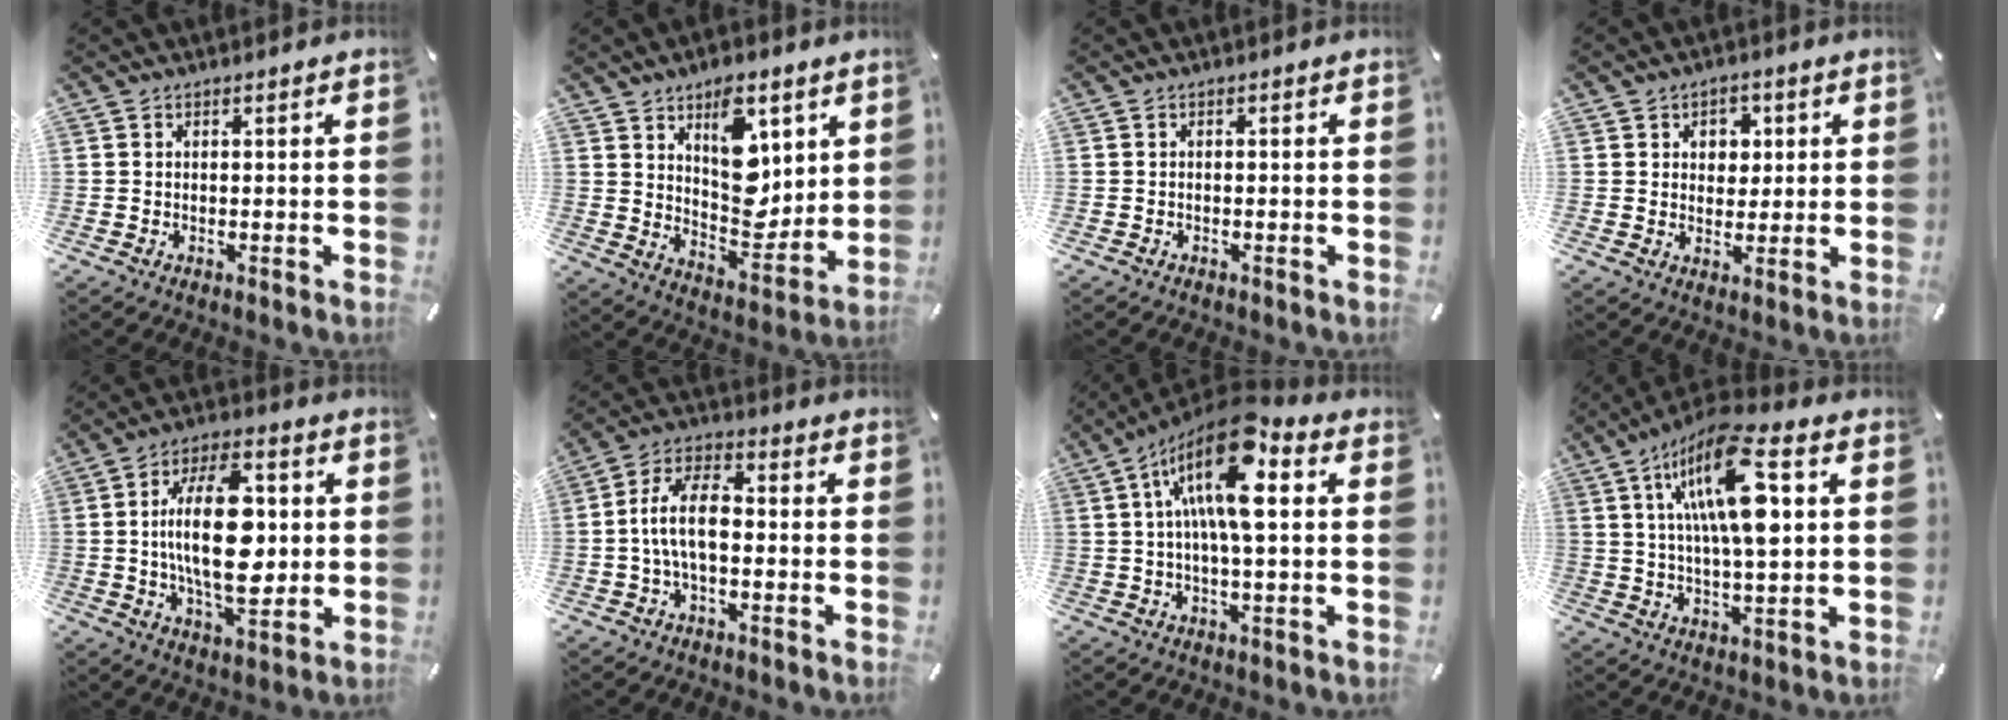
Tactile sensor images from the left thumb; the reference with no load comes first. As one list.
[{"total": 13.4, "force": [5.7, 8.7, 8.4], "torque": [-0.089, -0.044, 0.101]}, {"total": 0.7, "force": [-0.5, 0.4, 0.3], "torque": [-0.007, 0.000, -0.011]}, {"total": 4.5, "force": [1.1, 3.9, 1.9], "torque": [-0.016, -0.002, 0.010]}, {"total": 19.8, "force": [1.0, 10.2, 17.0], "torque": [-0.315, -0.004, 0.009]}, {"total": 10.4, "force": [-1.6, 5.5, 8.7], "torque": [-0.172, 0.016, -0.027]}, {"total": 16.5, "force": [4.4, 5.8, 14.7], "torque": [-0.274, -0.013, 0.066]}, {"total": 19.1, "force": [6.3, 6.5, 16.8], "torque": [-0.310, -0.011, 0.094]}]